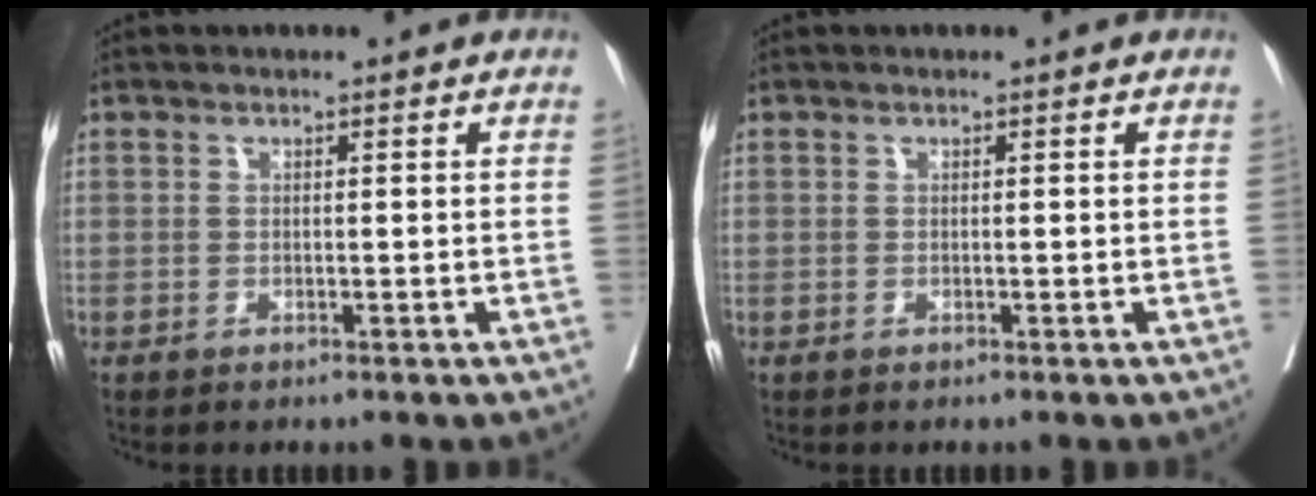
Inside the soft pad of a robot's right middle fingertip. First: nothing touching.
{"total": 0.0}